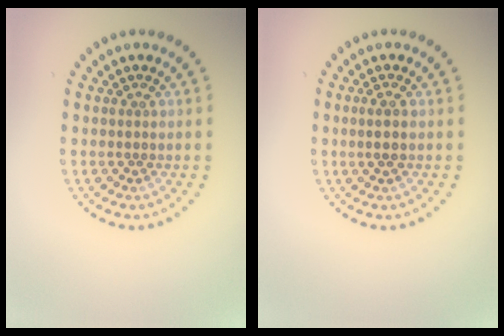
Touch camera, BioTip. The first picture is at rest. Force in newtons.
{"total": 1.4, "press": 1.2, "slide": 0.7}